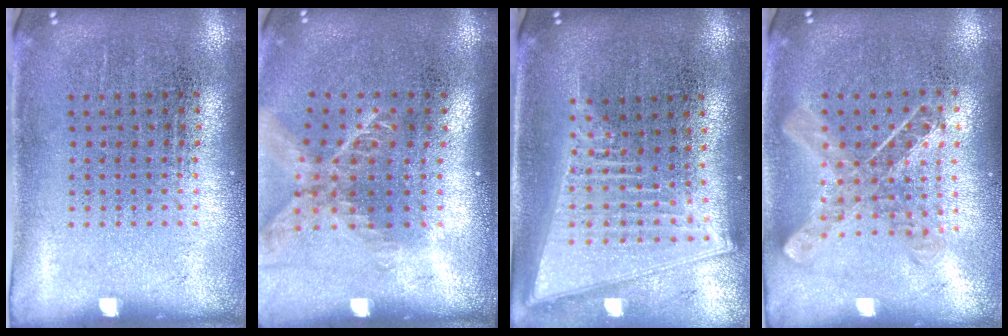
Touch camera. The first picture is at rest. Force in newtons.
{"total": 1.7, "press": 1.3, "slide": 1.1}
{"total": 2.1, "press": 1.8, "slide": 1.2}
{"total": 1.0, "press": 1.0, "slide": 0.1}